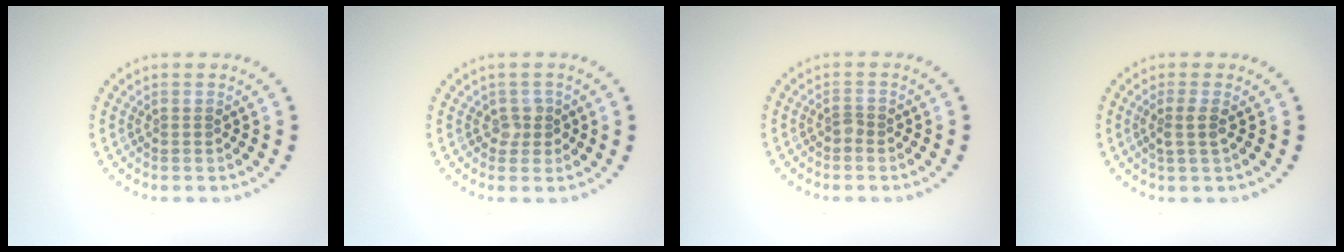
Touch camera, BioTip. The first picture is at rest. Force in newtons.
{"total": 1.3, "press": 1.1, "slide": 0.6}
{"total": 0.8, "press": 0.5, "slide": 0.6}
{"total": 1.5, "press": 1.2, "slide": 0.9}